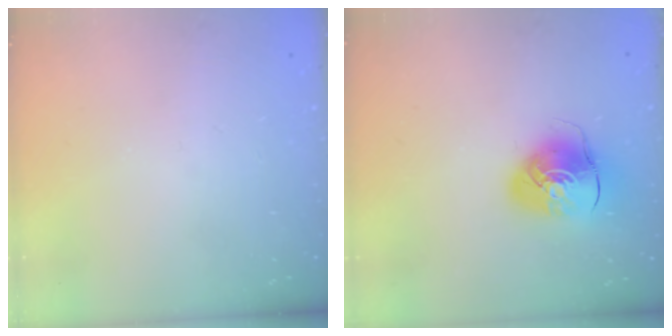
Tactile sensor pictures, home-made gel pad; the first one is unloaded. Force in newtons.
{"total": 9.7, "press": 9.6, "slide": 1.2}